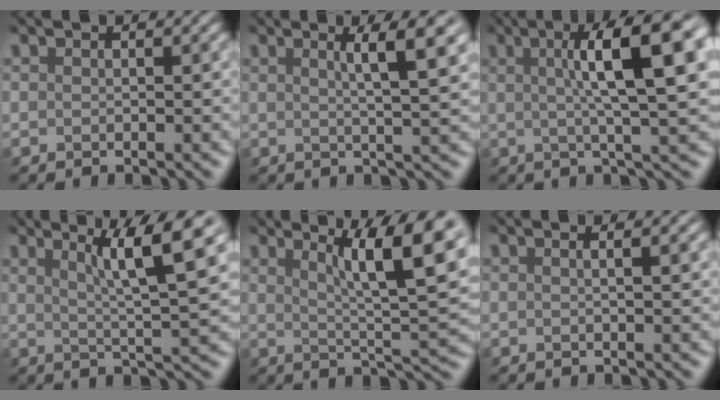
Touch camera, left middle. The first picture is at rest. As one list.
[{"total": 5.7, "force": [2.0, 1.1, 5.2], "torque": [-0.056, 0.009, 0.028]}, {"total": 11.0, "force": [2.6, 2.5, 10.4], "torque": [-0.114, 0.015, 0.034]}, {"total": 7.7, "force": [3.2, 1.0, 6.9], "torque": [-0.089, 0.010, 0.055]}, {"total": 10.2, "force": [4.0, 2.2, 9.1], "torque": [-0.111, 0.008, 0.062]}, {"total": 3.3, "force": [1.1, 1.6, 2.6], "torque": [-0.006, 0.019, -0.016]}]